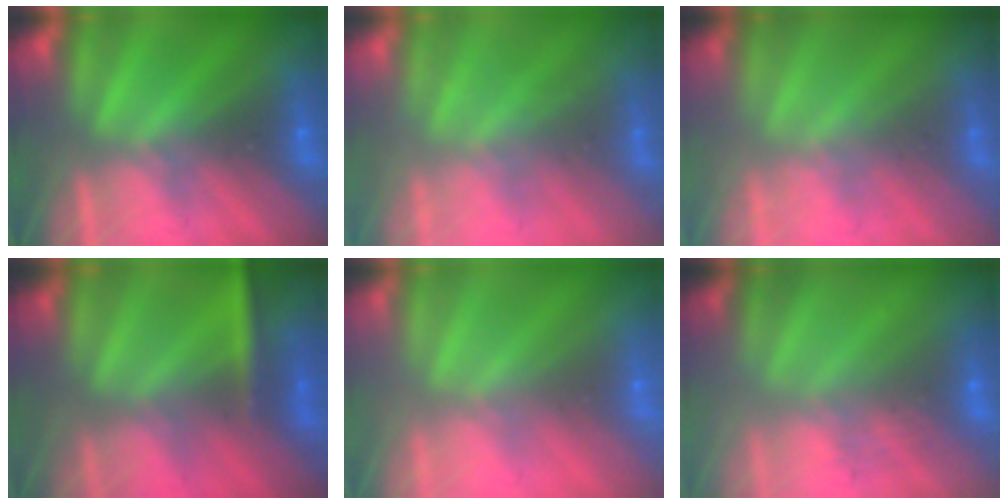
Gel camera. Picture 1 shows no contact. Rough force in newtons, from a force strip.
{"total": 2.3}
{"total": 1.6}
{"total": 3.0}
{"total": 6.1}
{"total": 3.2}